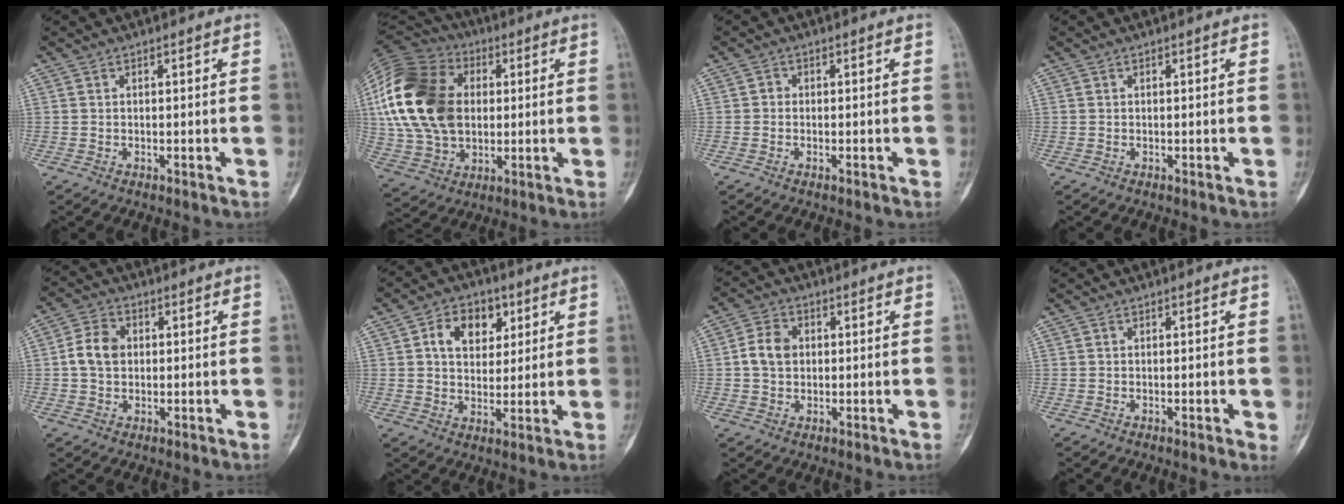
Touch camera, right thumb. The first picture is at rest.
{"total": 24.4, "force": [3.1, 17.3, 17.0], "torque": [-0.339, 0.008, 0.060]}
{"total": 0.8, "force": [-0.3, 0.7, 0.3], "torque": [-0.001, 0.003, -0.011]}
{"total": 0.0}
{"total": 6.4, "force": [0.4, 5.0, 4.0], "torque": [-0.065, 0.012, 0.001]}
{"total": 9.2, "force": [3.3, 6.6, 5.6], "torque": [-0.052, -0.004, 0.052]}
{"total": 5.7, "force": [0.4, 4.5, 3.5], "torque": [-0.056, 0.011, 0.003]}
{"total": 1.5, "force": [-0.2, 0.4, 1.4], "torque": [-0.016, -0.003, -0.002]}